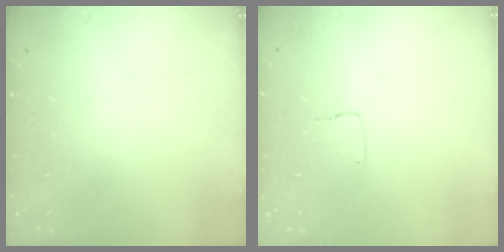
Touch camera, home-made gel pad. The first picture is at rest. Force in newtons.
{"total": 3.2, "press": 3.2, "slide": 0.2}